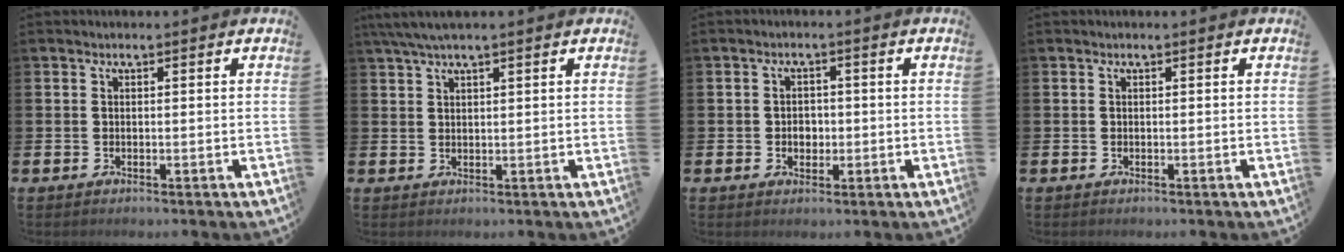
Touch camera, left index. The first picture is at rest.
{"total": 3.3, "force": [2.6, 0.3, 2.0], "torque": [-0.051, 0.004, 0.049]}
{"total": 2.3, "force": [-0.3, 2.0, 1.2], "torque": [-0.008, 0.000, -0.012]}
{"total": 0.0}